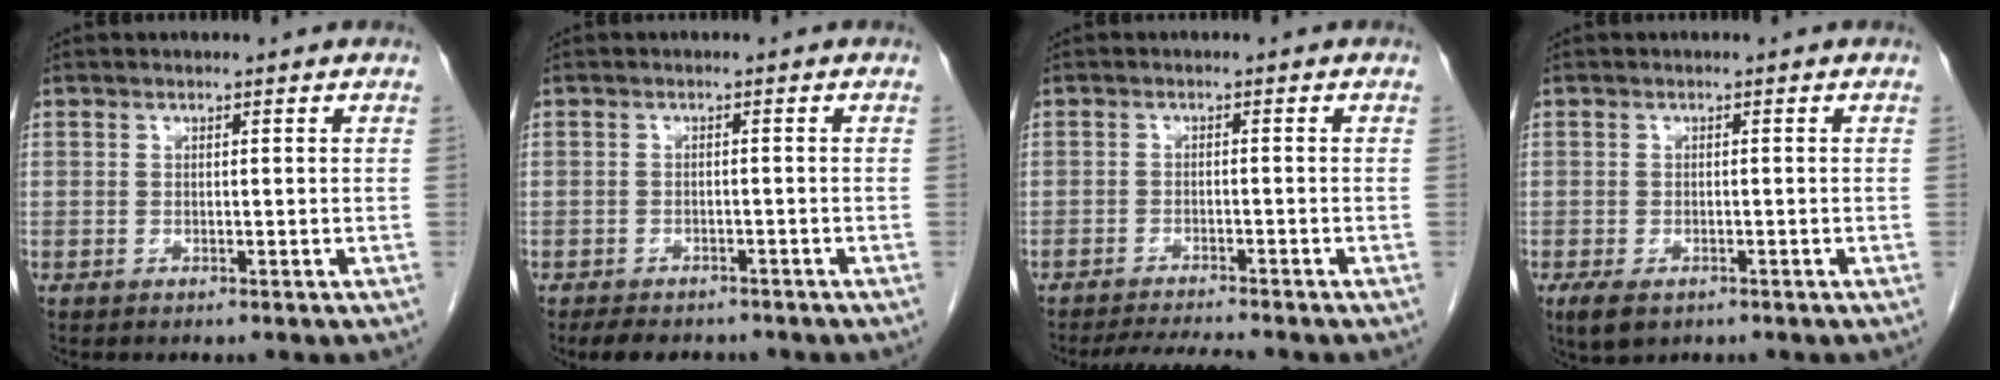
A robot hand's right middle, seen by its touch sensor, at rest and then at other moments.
{"total": 6.6, "force": [-5.5, 2.8, 2.5], "torque": [-0.034, -0.002, -0.071]}
{"total": 4.9, "force": [-4.6, -0.4, 1.7], "torque": [-0.027, -0.015, -0.076]}
{"total": 3.4, "force": [-2.0, 1.7, 2.2], "torque": [-0.046, -0.008, -0.027]}